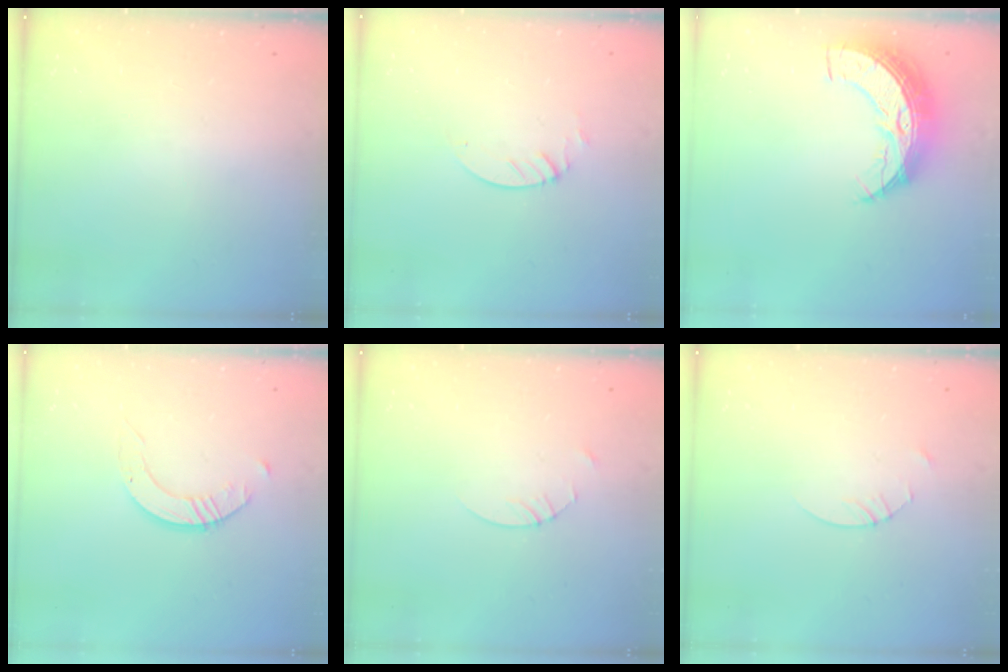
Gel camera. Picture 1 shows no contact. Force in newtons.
{"total": 2.1, "press": 2.1, "slide": 0.2}
{"total": 11.5, "press": 11.5, "slide": 0.9}
{"total": 2.4, "press": 2.4, "slide": 0.3}
{"total": 1.4, "press": 1.4, "slide": 0.2}
{"total": 1.4, "press": 1.4, "slide": 0.2}